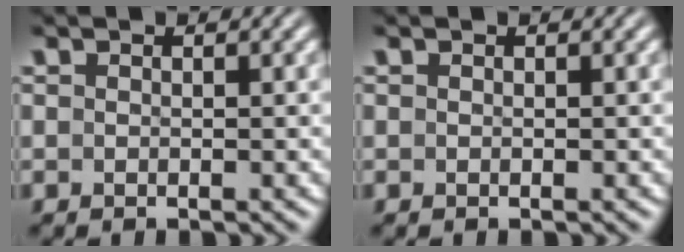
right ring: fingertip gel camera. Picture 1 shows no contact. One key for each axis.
{"total": 0.0}